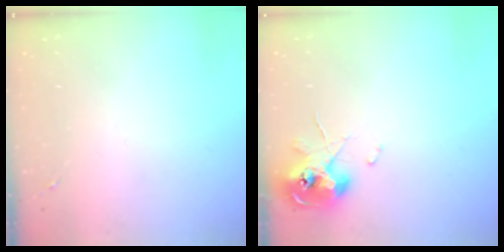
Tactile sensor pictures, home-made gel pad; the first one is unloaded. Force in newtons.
{"total": 10.0, "press": 9.9, "slide": 1.1}